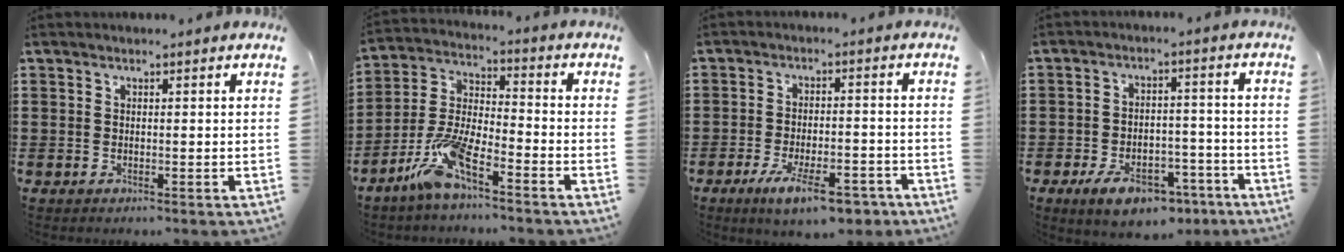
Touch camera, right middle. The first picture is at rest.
{"total": 9.4, "force": [-6.7, 1.7, 6.3], "torque": [-0.151, -0.008, -0.134]}
{"total": 7.9, "force": [-5.3, 2.2, 5.4], "torque": [-0.101, 0.002, -0.095]}
{"total": 7.1, "force": [-5.1, 2.9, 3.9], "torque": [-0.071, 0.015, -0.092]}